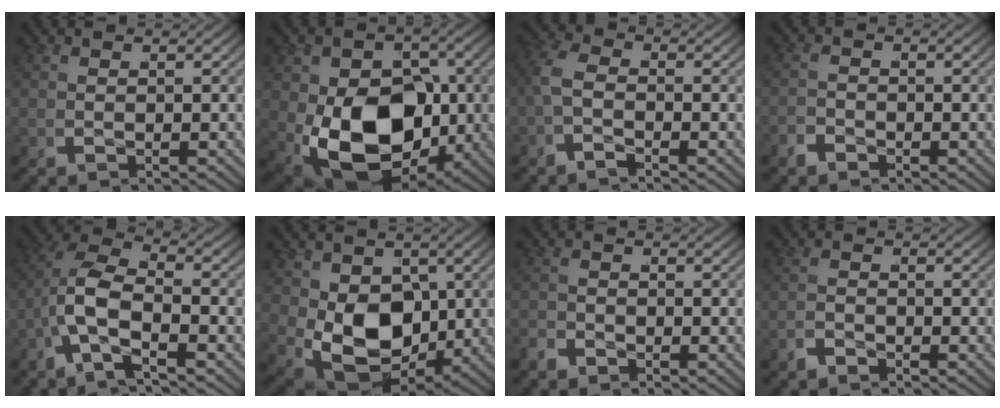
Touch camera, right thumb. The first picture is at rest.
{"total": 17.9, "force": [-2.6, 12.1, 13.0], "torque": [-0.271, -0.075, -0.008]}
{"total": 2.5, "force": [-0.9, 1.6, 1.6], "torque": [-0.048, -0.003, -0.023]}
{"total": 1.4, "force": [-1.3, 0.2, -0.5], "torque": [0.012, 0.002, -0.031]}
{"total": 7.5, "force": [-1.1, 5.0, 5.5], "torque": [-0.149, -0.025, -0.025]}
{"total": 12.6, "force": [-1.3, 8.8, 8.9], "torque": [-0.196, -0.064, 0.008]}
{"total": 1.5, "force": [-1.3, 0.2, -0.7], "torque": [0.016, 0.000, -0.030]}
{"total": 1.4, "force": [-1.3, -0.1, -0.6], "torque": [0.014, 0.005, -0.032]}